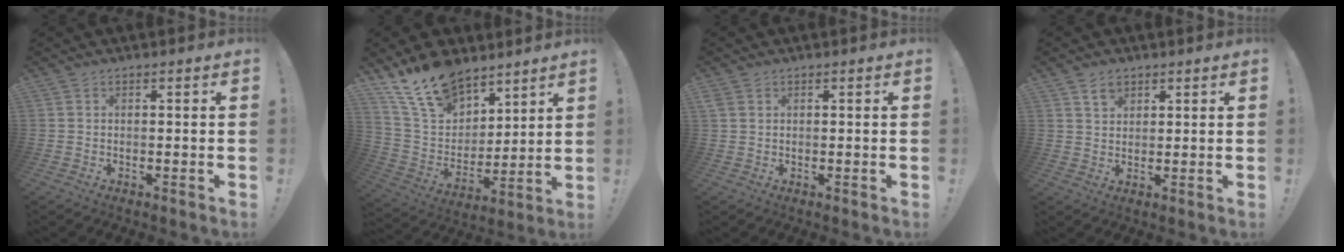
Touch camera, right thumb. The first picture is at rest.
{"total": 17.7, "force": [13.5, 9.3, 6.6], "torque": [-0.138, -0.088, 0.256]}
{"total": 1.8, "force": [0.9, 1.3, 0.7], "torque": [-0.010, 0.002, 0.017]}
{"total": 4.7, "force": [2.9, 3.2, 1.6], "torque": [-0.025, -0.009, 0.054]}